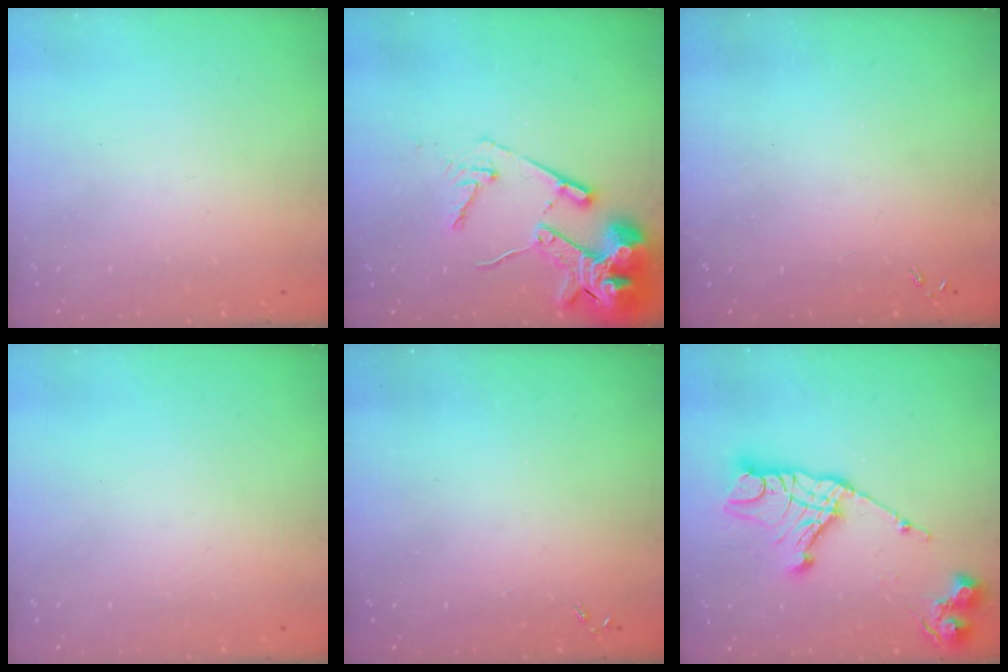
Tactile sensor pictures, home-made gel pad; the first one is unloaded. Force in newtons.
{"total": 14.6, "press": 14.5, "slide": 1.6}
{"total": 0.0}
{"total": 0.0}
{"total": 0.0}
{"total": 15.9, "press": 15.9, "slide": 1.7}